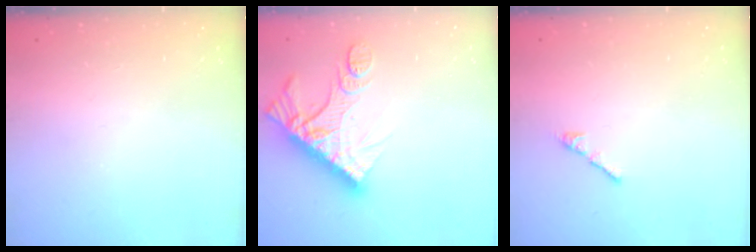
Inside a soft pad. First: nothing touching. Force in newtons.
{"total": 15.5, "press": 15.4, "slide": 1.4}
{"total": 0.6, "press": 0.4, "slide": 0.4}